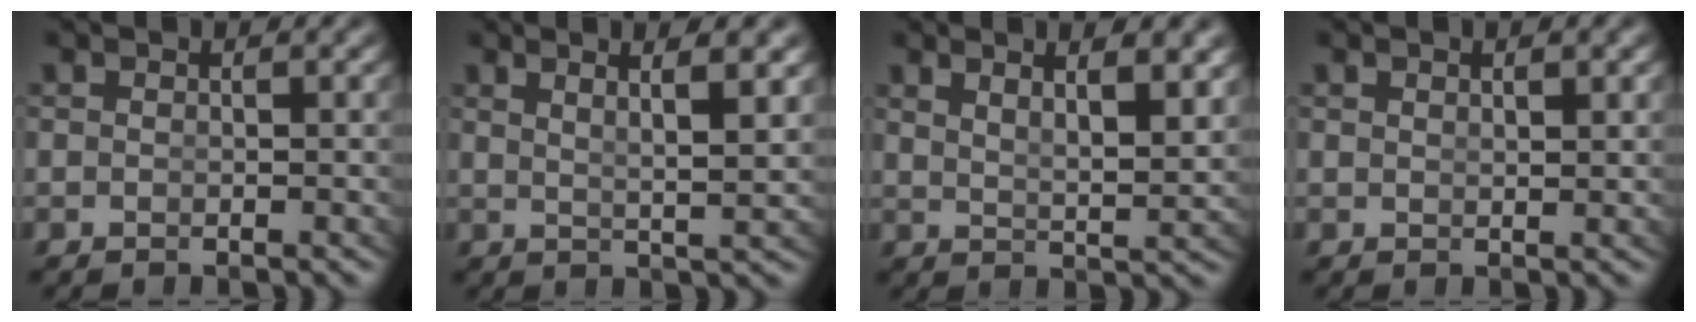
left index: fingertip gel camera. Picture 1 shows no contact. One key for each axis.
{"total": 5.0, "fx": 2.9, "fy": 0.4, "fz": 4.1, "tx": -0.055, "ty": 0.001, "tz": 0.052}
{"total": 5.0, "fx": 3.1, "fy": 1.1, "fz": 3.8, "tx": -0.053, "ty": -0.005, "tz": 0.056}
{"total": 0.9, "fx": 0.5, "fy": -0.5, "fz": 0.5, "tx": -0.007, "ty": -0.007, "tz": 0.016}